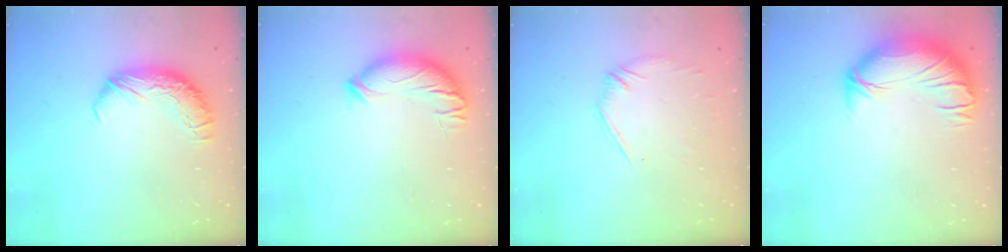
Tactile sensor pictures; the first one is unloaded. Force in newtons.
{"total": 3.0, "press": 2.6, "slide": 1.5}
{"total": 3.8, "press": 3.5, "slide": 1.4}
{"total": 2.1, "press": 0.9, "slide": 2.0}